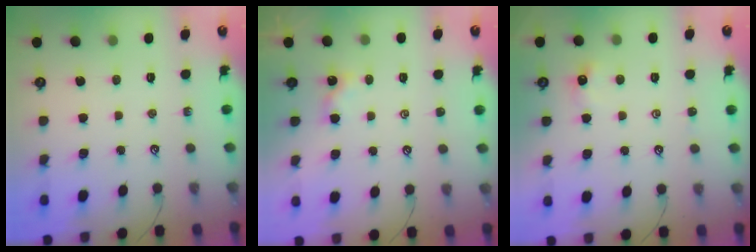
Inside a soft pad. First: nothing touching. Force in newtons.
{"total": 0.0}
{"total": 0.6, "press": 0.5, "slide": 0.4}